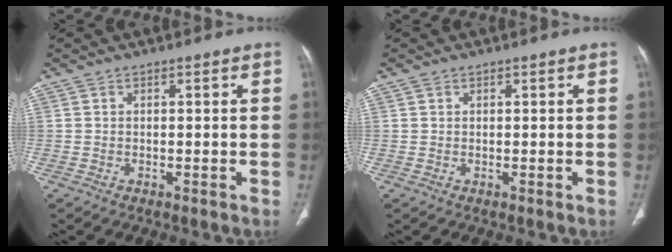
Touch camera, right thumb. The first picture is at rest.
{"total": 0.5, "force": [0.3, 0.4, 0.1], "torque": [-0.001, -0.001, 0.005]}